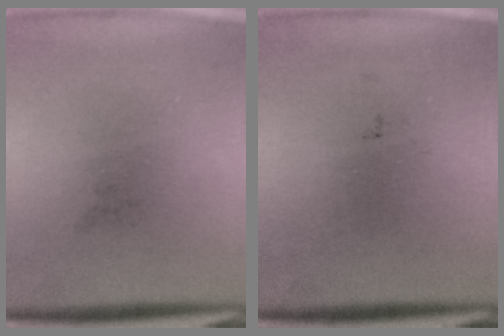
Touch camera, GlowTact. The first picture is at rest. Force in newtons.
{"total": 0.0}